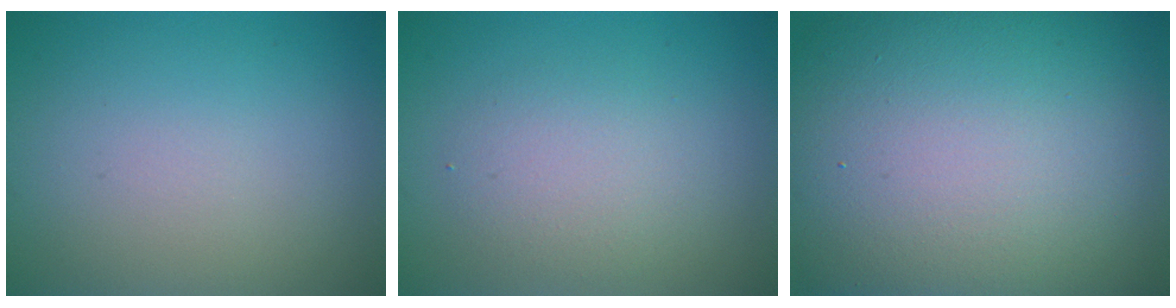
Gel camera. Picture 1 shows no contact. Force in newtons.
{"total": 2.6, "press": 2.6, "slide": 0.3}
{"total": 19.1, "press": 19.1, "slide": 1.0}